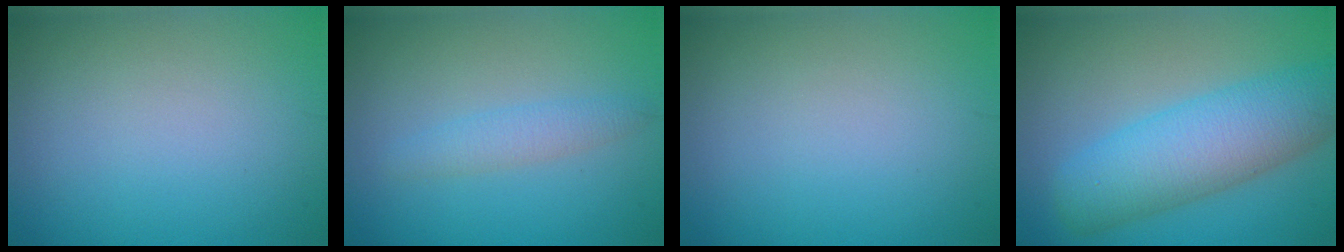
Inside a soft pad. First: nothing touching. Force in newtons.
{"total": 1.9, "press": 1.9, "slide": 0.0}
{"total": 0.0}
{"total": 7.5, "press": 7.5, "slide": 0.2}